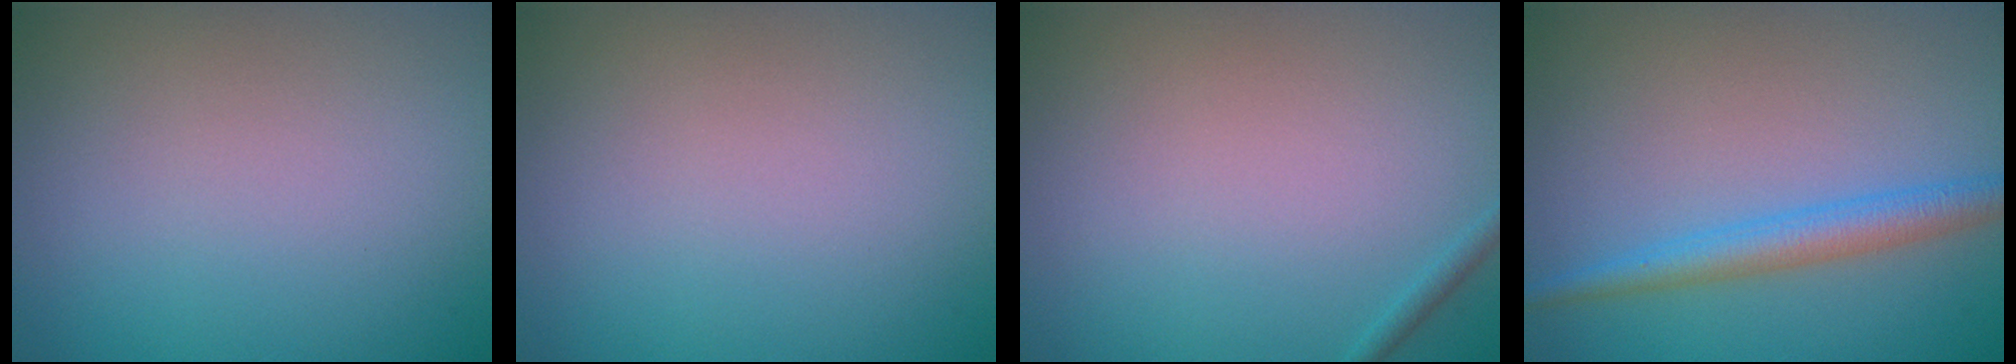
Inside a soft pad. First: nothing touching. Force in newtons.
{"total": 0.0}
{"total": 0.7, "press": 0.7, "slide": 0.0}
{"total": 3.0, "press": 3.0, "slide": 0.1}